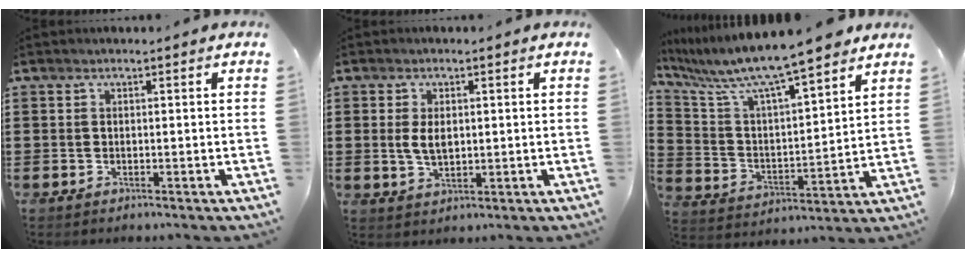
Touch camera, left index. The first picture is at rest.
{"total": 3.7, "force": [0.4, 2.0, 3.1], "torque": [-0.071, 0.006, 0.004]}
{"total": 9.3, "force": [8.3, 0.0, 4.2], "torque": [-0.119, -0.058, 0.136]}